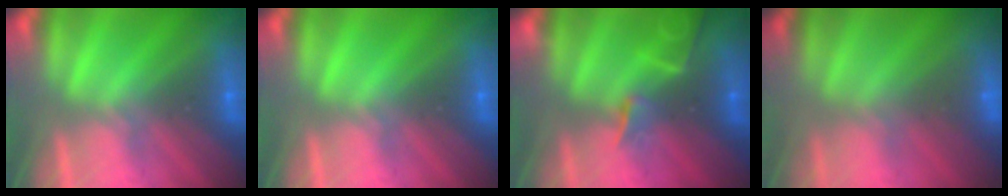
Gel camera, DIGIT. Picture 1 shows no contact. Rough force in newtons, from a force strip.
{"total": 0.0}
{"total": 2.1}
{"total": 2.3}